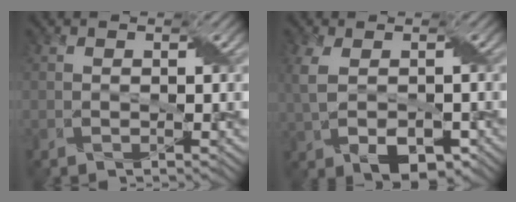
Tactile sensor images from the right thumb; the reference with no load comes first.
{"total": 6.9, "force": [-0.9, 4.3, 5.3], "torque": [-0.124, -0.019, -0.007]}